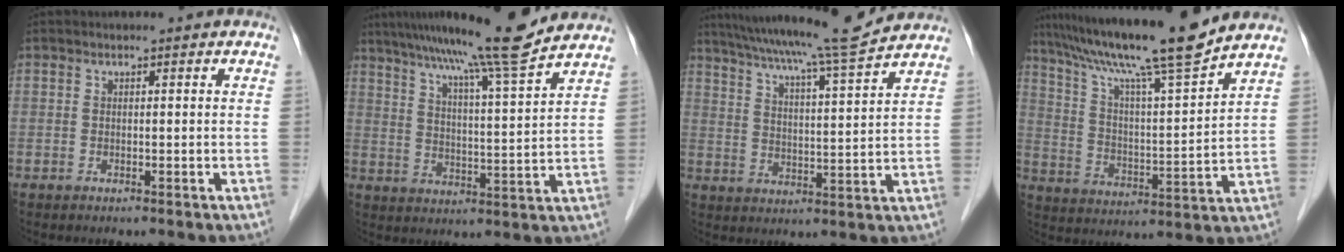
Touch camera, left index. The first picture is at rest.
{"total": 14.0, "force": [11.7, -1.5, 7.6], "torque": [-0.126, -0.003, 0.172]}
{"total": 15.0, "force": [13.3, -1.1, 6.9], "torque": [-0.123, -0.012, 0.198]}
{"total": 16.6, "force": [13.8, -1.2, 9.2], "torque": [-0.159, -0.007, 0.227]}